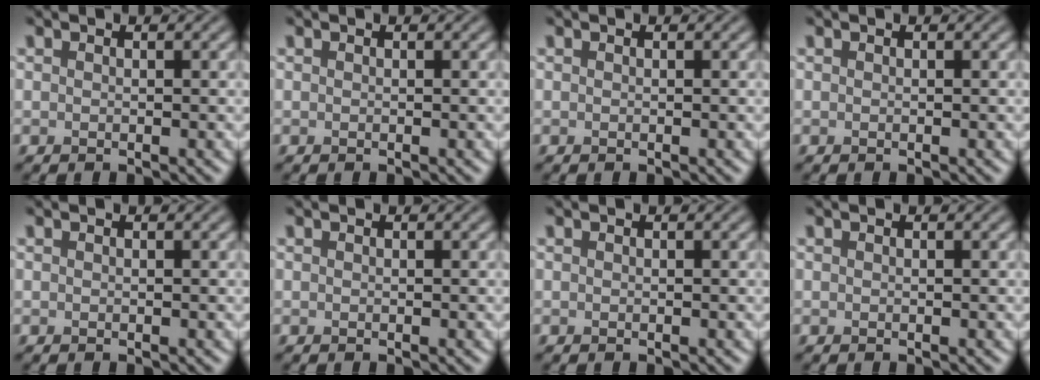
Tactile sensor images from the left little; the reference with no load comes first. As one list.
[{"total": 0.0}, {"total": 0.0}, {"total": 0.0}, {"total": 0.0}, {"total": 0.0}, {"total": 0.0}, {"total": 0.0}]